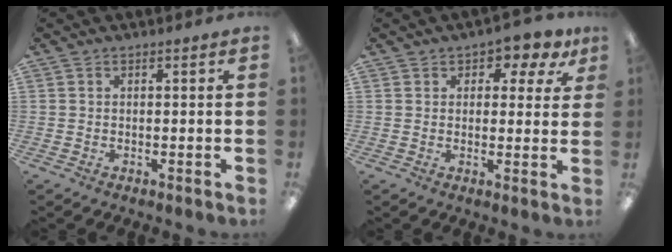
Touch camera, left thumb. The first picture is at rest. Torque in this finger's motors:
{"motor_torque": [0.09, 0.17, 0.06, -0.23, 0.01]}